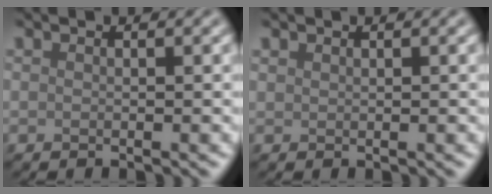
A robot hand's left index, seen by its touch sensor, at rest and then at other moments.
{"total": 0.5, "force": [0.5, 0.3, 0.0], "torque": [0.000, 0.001, 0.012]}